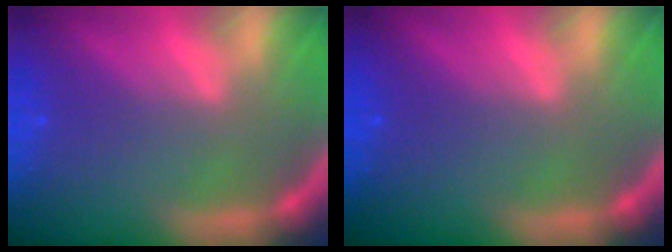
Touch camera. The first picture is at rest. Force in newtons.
{"total": 0.0}